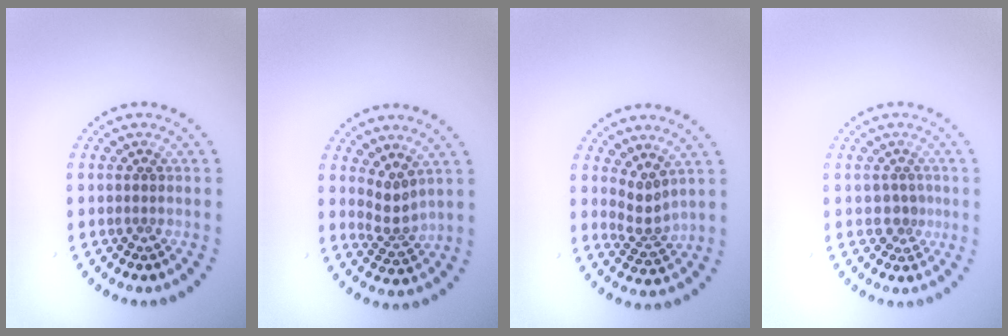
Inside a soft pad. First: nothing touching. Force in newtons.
{"total": 2.2, "press": 1.4, "slide": 1.7}
{"total": 2.3, "press": 1.5, "slide": 1.7}
{"total": 1.7, "press": 1.2, "slide": 1.1}